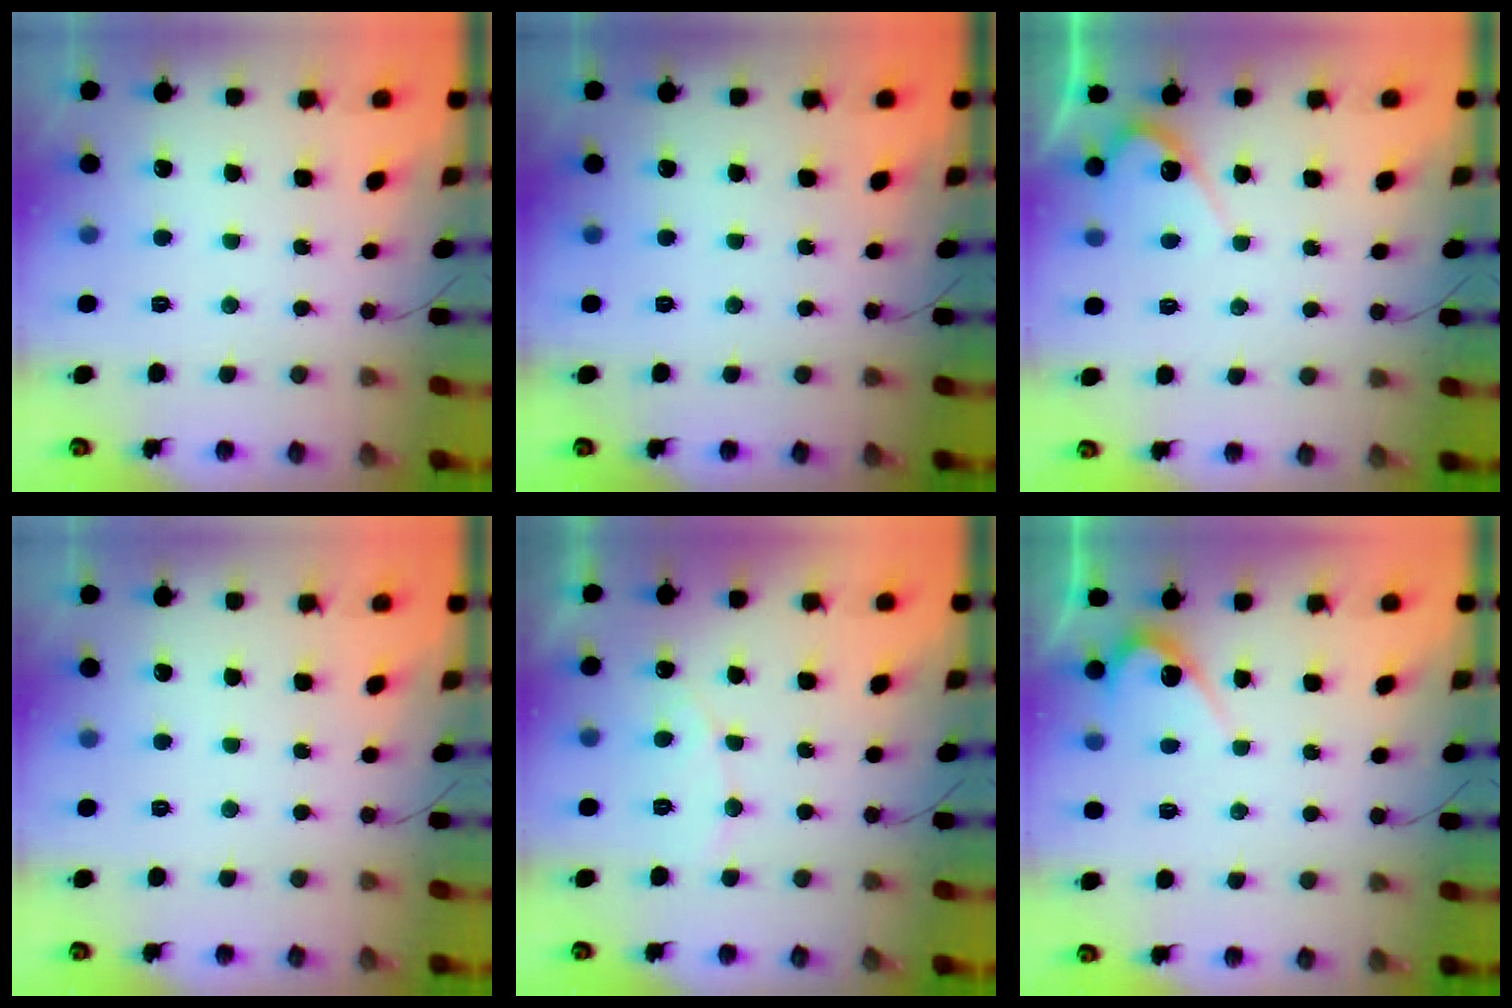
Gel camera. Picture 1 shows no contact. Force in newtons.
{"total": 0.0}
{"total": 5.1, "press": 5.0, "slide": 0.4}
{"total": 0.0}
{"total": 5.8, "press": 5.8, "slide": 0.5}
{"total": 3.8, "press": 3.8, "slide": 0.3}